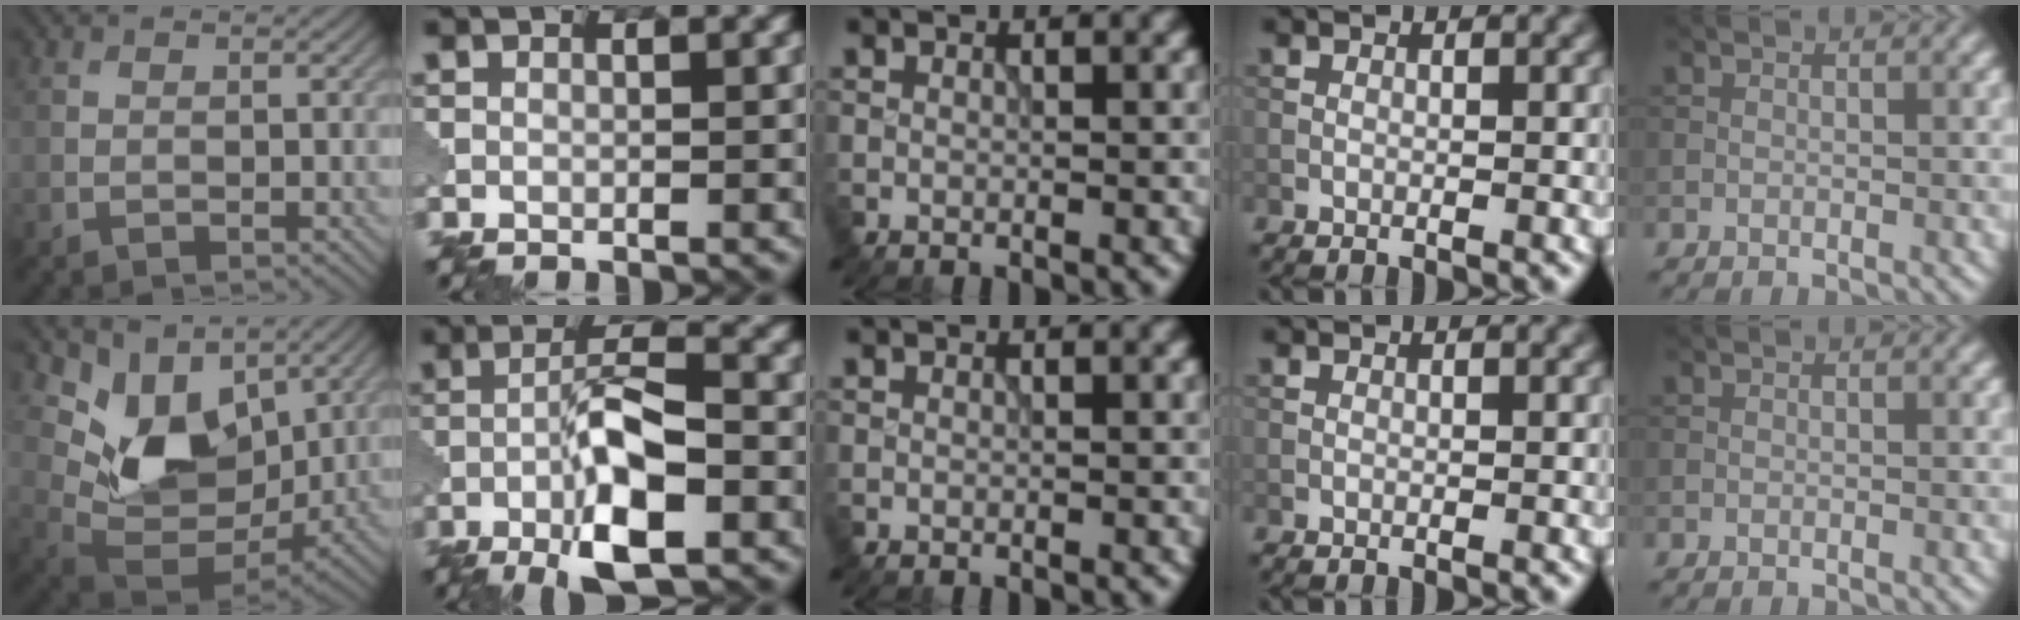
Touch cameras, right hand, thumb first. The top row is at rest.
{"thumb": {"total": 12.1, "force": [5.0, 7.7, 7.9], "torque": [-0.157, -0.005, 0.093]}, "index": {"total": 8.2, "force": [-3.2, 2.2, 7.2], "torque": [-0.126, 0.010, -0.063]}}